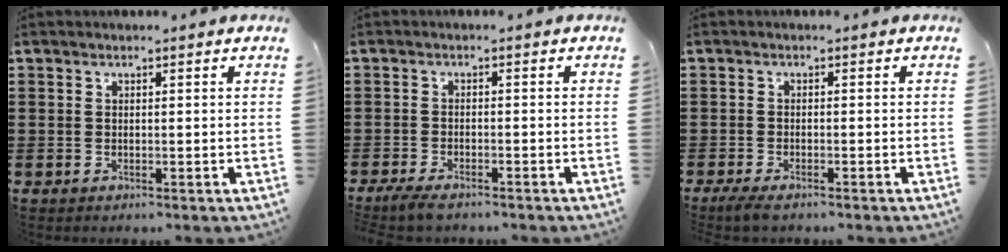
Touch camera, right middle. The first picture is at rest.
{"total": 2.4, "force": [-2.1, 0.3, 1.1], "torque": [-0.034, -0.004, -0.045]}
{"total": 1.7, "force": [-1.3, 0.2, 1.1], "torque": [-0.034, -0.007, -0.029]}